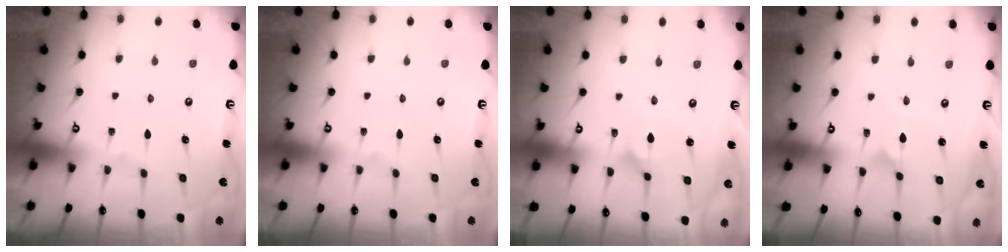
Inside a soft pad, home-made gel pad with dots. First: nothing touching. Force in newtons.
{"total": 0.0}
{"total": 2.4, "press": 2.4, "slide": 0.1}
{"total": 1.1, "press": 1.1, "slide": 0.0}